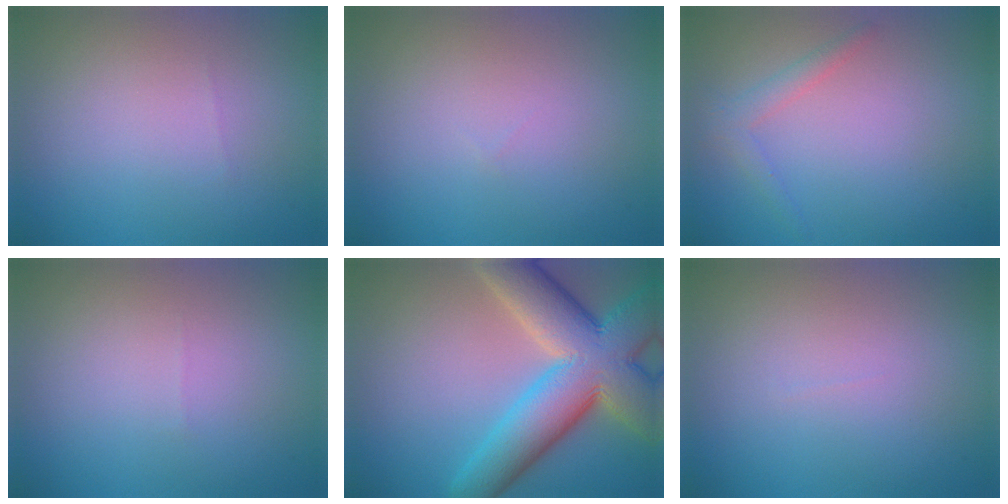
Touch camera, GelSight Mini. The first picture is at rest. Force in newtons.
{"total": 0.0}
{"total": 1.5, "press": 1.5, "slide": 0.1}
{"total": 0.0}
{"total": 12.3, "press": 12.2, "slide": 0.9}
{"total": 0.0}